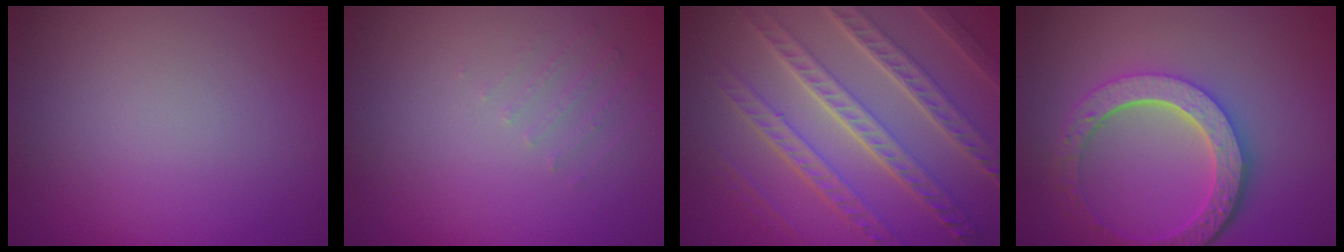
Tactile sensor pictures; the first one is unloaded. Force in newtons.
{"total": 0.6, "press": 0.5, "slide": 0.4}
{"total": 8.2, "press": 5.9, "slide": 5.7}
{"total": 6.0, "press": 4.4, "slide": 4.0}